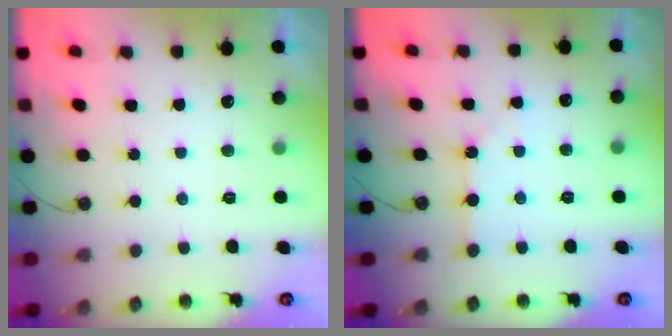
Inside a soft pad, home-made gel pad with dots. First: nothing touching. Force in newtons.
{"total": 2.7, "press": 2.6, "slide": 0.5}